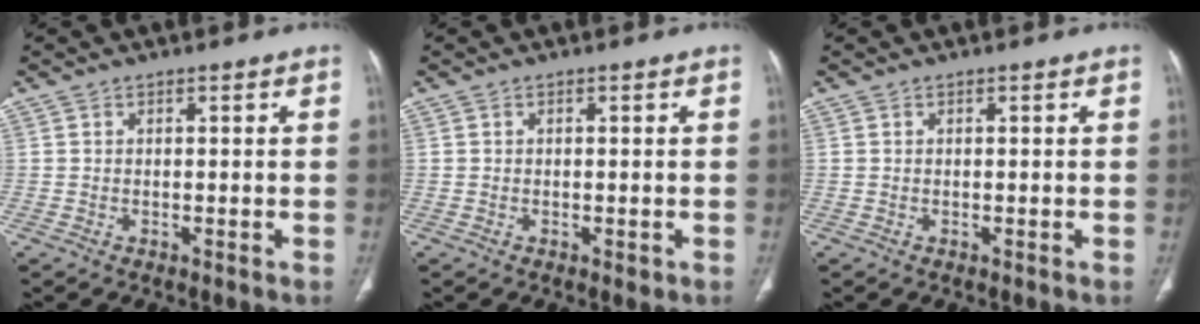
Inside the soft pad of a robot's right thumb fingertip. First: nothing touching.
{"total": 0.9, "force": [0.0, 0.6, 0.7], "torque": [-0.010, -0.002, 0.001]}
{"total": 0.0}